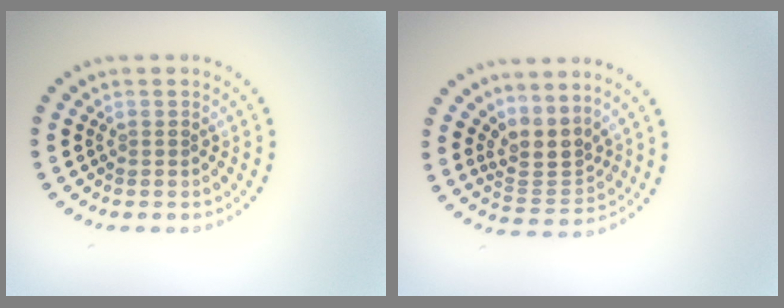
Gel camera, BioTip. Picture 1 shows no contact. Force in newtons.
{"total": 3.0, "press": 2.2, "slide": 2.0}